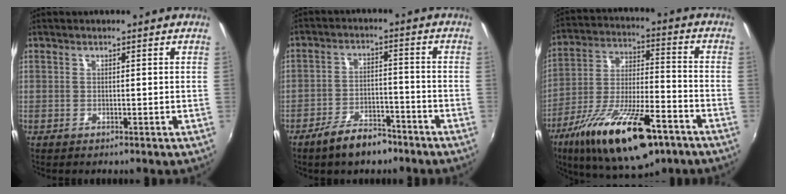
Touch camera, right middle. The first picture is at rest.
{"total": 7.6, "force": [-5.9, 3.3, 3.5], "torque": [-0.077, 0.011, -0.089]}
{"total": 22.5, "force": [-13.1, 7.6, 16.6], "torque": [-0.304, -0.041, -0.214]}